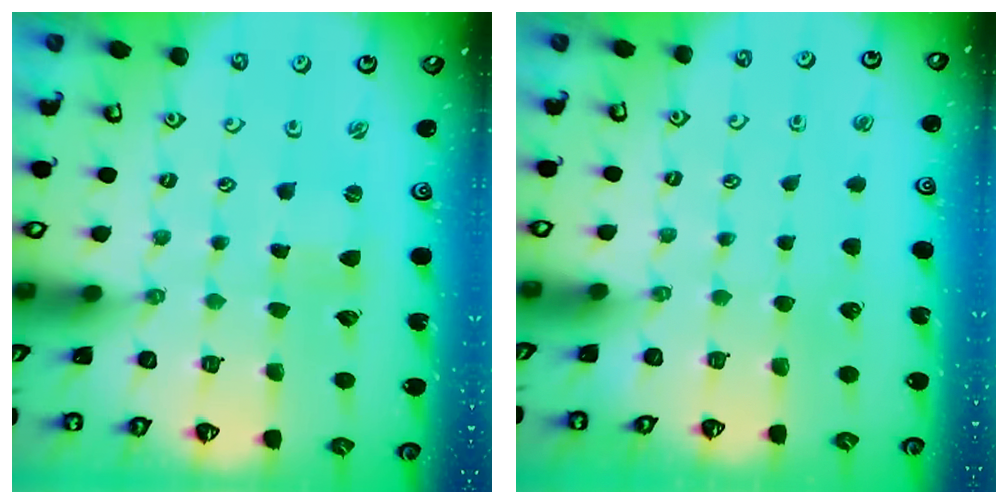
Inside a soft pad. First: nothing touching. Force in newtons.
{"total": 0.0}